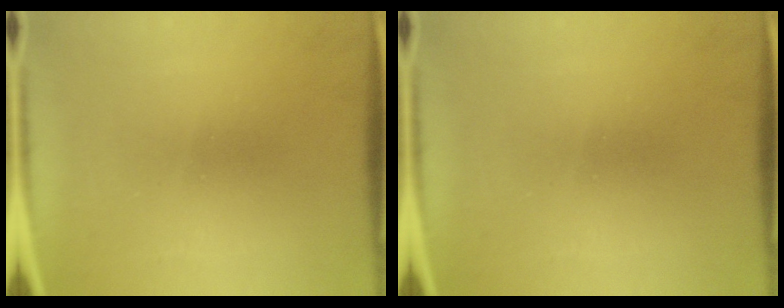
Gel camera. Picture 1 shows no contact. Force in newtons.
{"total": 0.0}